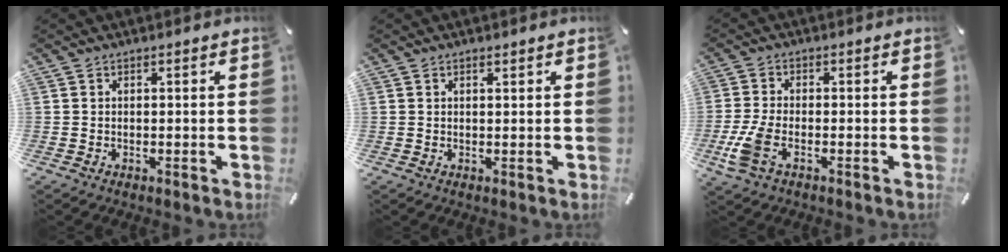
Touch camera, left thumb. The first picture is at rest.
{"total": 0.7, "force": [0.5, 0.3, 0.4], "torque": [-0.008, 0.000, 0.009]}
{"total": 6.4, "force": [-2.6, 3.0, 5.0], "torque": [-0.117, -0.005, -0.049]}